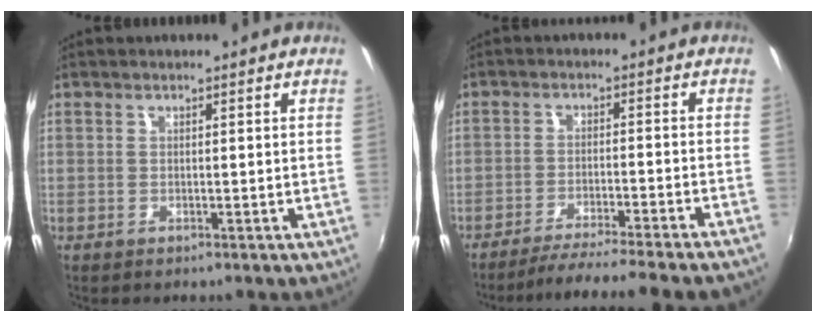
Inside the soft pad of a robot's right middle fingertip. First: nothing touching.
{"total": 12.5, "force": [-11.1, -2.7, 5.0], "torque": [-0.093, -0.015, -0.167]}